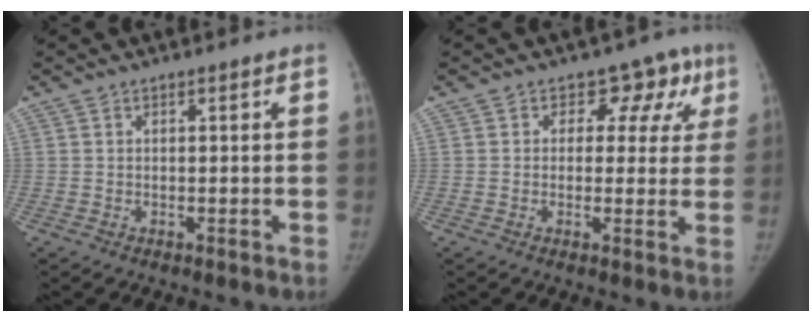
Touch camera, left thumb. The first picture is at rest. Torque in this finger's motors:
{"motor_torque": [0.52, 0.52, 0.10, 0.18, -0.02]}